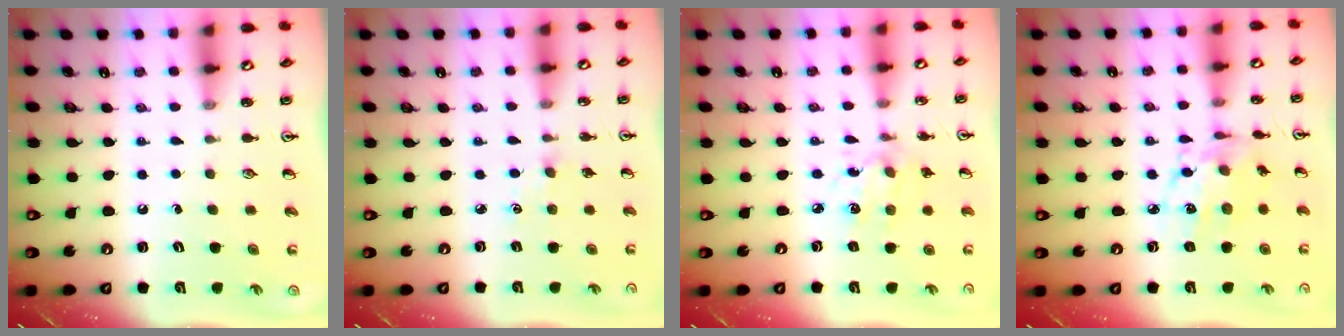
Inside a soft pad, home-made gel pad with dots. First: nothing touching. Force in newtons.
{"total": 2.0, "press": 2.0, "slide": 0.3}
{"total": 5.6, "press": 5.3, "slide": 1.7}
{"total": 10.2, "press": 10.1, "slide": 0.7}